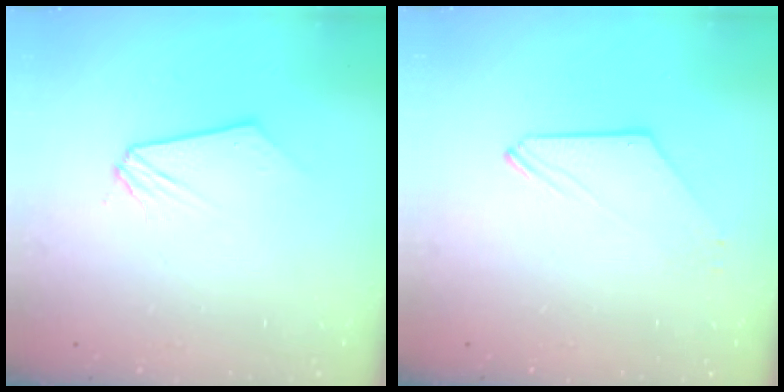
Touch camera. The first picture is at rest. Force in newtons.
{"total": 0.0}